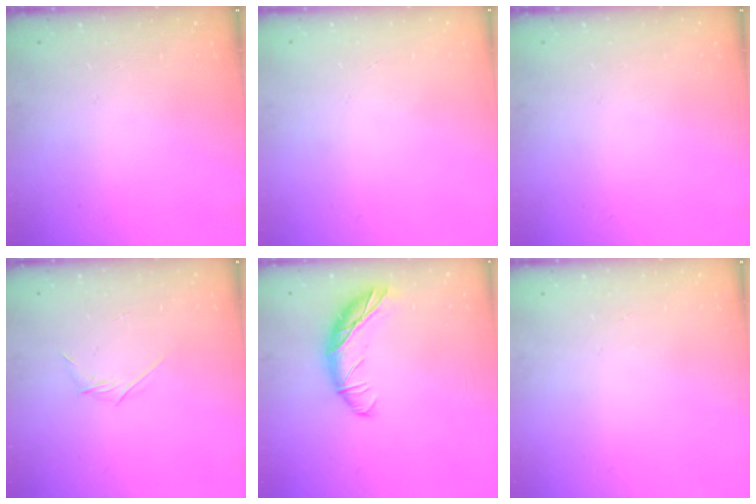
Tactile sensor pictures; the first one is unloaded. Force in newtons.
{"total": 0.0}
{"total": 0.0}
{"total": 2.9, "press": 2.8, "slide": 0.8}
{"total": 13.6, "press": 13.5, "slide": 0.6}
{"total": 0.0}